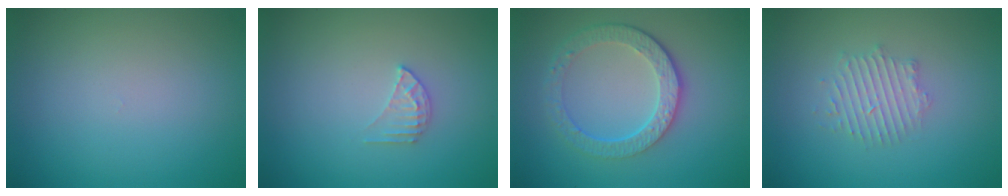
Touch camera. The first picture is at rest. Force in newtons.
{"total": 1.5, "press": 1.5, "slide": 0.2}
{"total": 4.8, "press": 3.5, "slide": 3.3}
{"total": 2.4, "press": 2.4, "slide": 0.3}